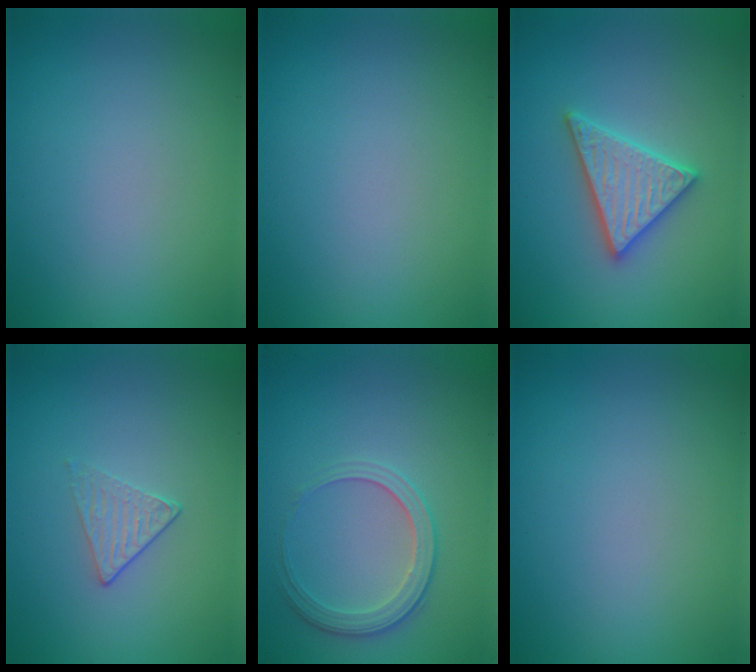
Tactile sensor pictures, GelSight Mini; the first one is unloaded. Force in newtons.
{"total": 0.0}
{"total": 4.4, "press": 4.4, "slide": 0.4}
{"total": 1.3, "press": 0.9, "slide": 0.9}
{"total": 2.8, "press": 2.7, "slide": 0.8}
{"total": 0.0}